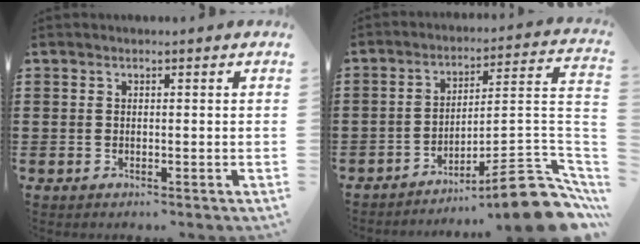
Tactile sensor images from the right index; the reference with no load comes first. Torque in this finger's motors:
{"motor_torque": [0.65, -0.63, 0.74, 0.10]}